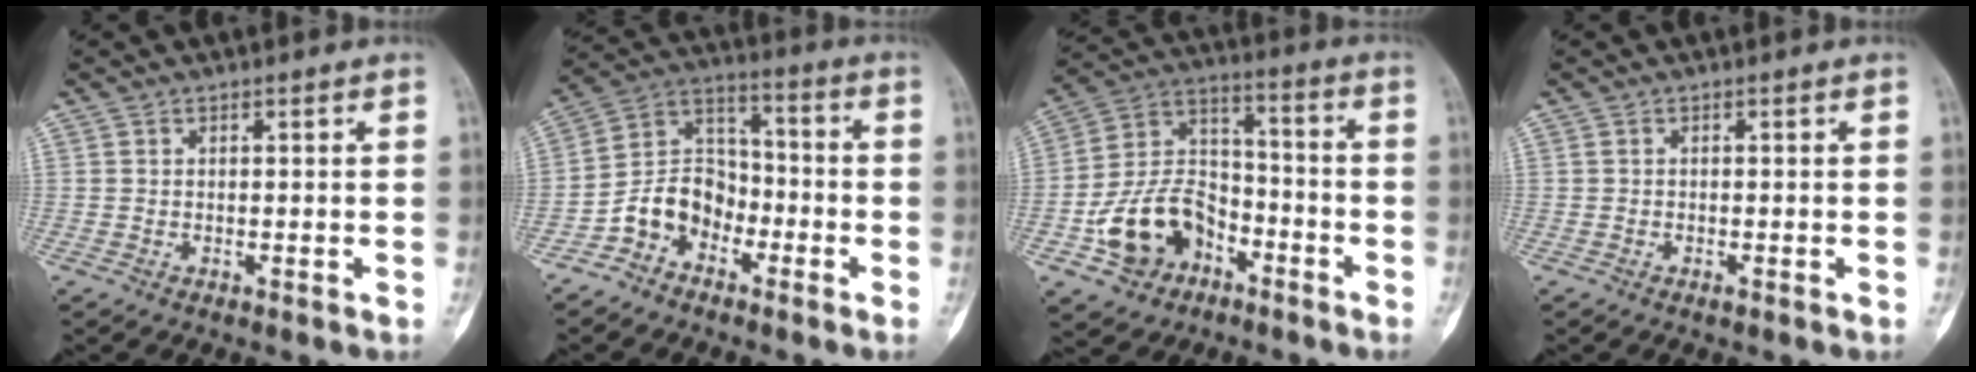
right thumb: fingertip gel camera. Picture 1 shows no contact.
{"total": 10.3, "force": [-5.2, 7.7, 4.3], "torque": [-0.057, 0.067, -0.109]}
{"total": 15.6, "force": [-6.7, 11.2, 8.5], "torque": [-0.122, 0.067, -0.119]}
{"total": 0.6, "force": [-0.4, 0.2, 0.4], "torque": [-0.009, 0.001, -0.007]}